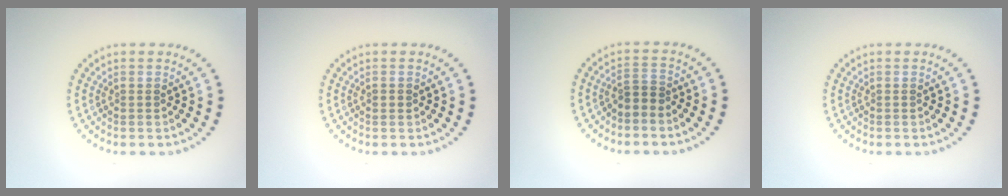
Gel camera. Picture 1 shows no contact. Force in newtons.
{"total": 0.8, "press": 0.8, "slide": 0.1}
{"total": 1.8, "press": 1.4, "slide": 1.1}
{"total": 0.0}